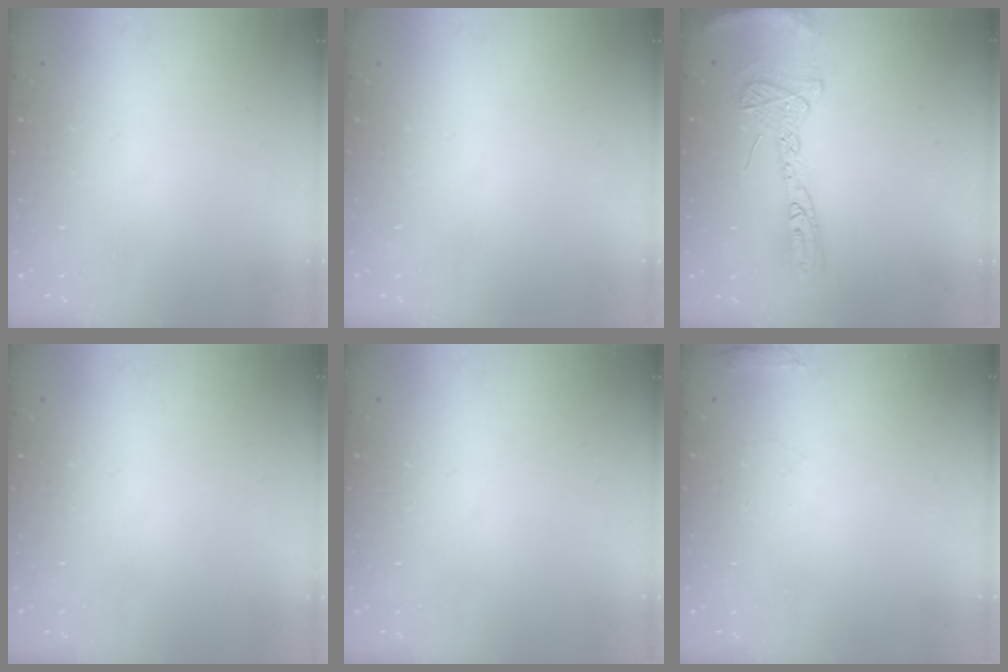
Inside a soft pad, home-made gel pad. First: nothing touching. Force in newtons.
{"total": 0.0}
{"total": 14.7, "press": 14.6, "slide": 1.4}
{"total": 0.0}
{"total": 0.0}
{"total": 5.2, "press": 5.0, "slide": 1.3}